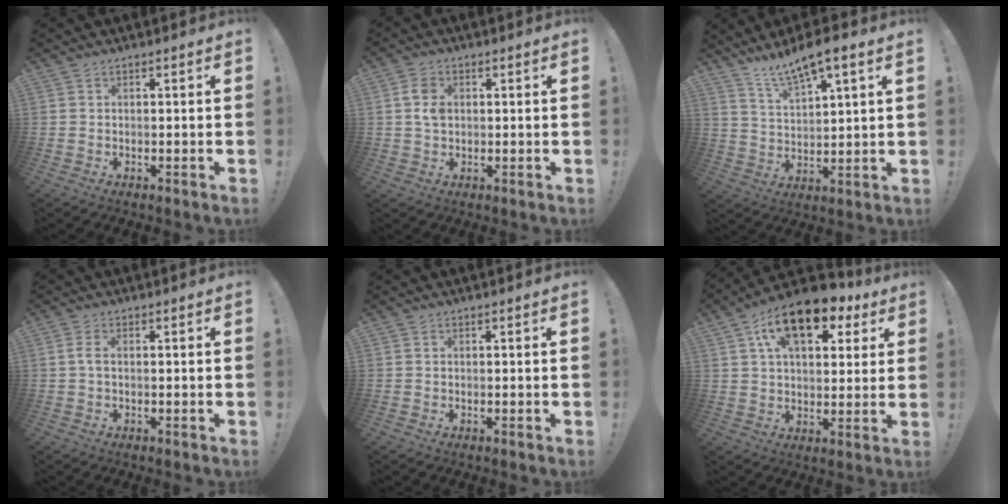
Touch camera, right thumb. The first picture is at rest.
{"total": 6.0, "force": [1.0, 4.3, 4.0], "torque": [-0.076, 0.004, 0.016]}
{"total": 9.4, "force": [7.8, 1.5, 5.0], "torque": [-0.084, -0.048, 0.135]}
{"total": 1.9, "force": [0.1, 0.6, 1.8], "torque": [-0.039, 0.006, 0.002]}
{"total": 0.0}
{"total": 16.5, "force": [8.3, 8.8, 11.2], "torque": [-0.174, -0.033, 0.146]}